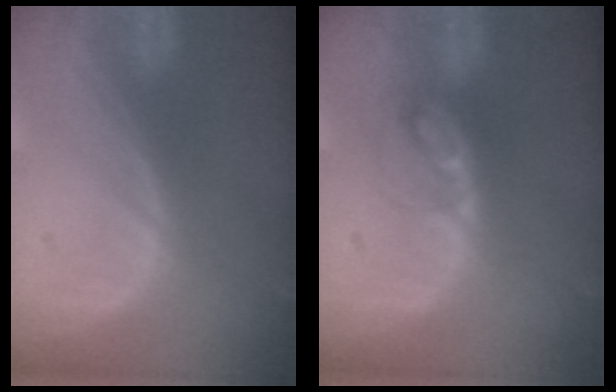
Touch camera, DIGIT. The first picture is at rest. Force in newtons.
{"total": 3.9, "press": 3.9, "slide": 0.4}